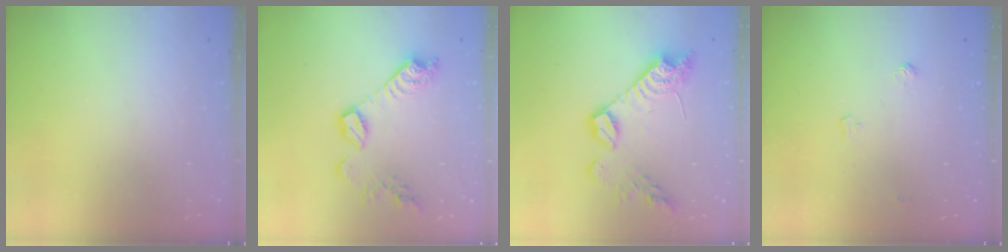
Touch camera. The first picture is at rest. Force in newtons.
{"total": 12.4, "press": 12.4, "slide": 0.8}
{"total": 14.6, "press": 14.5, "slide": 0.6}
{"total": 3.8, "press": 3.8, "slide": 0.6}